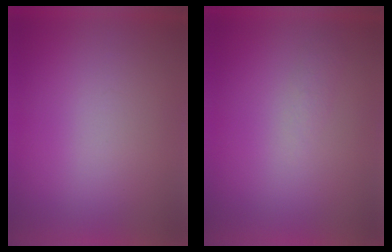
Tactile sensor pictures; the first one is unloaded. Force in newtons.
{"total": 1.2}